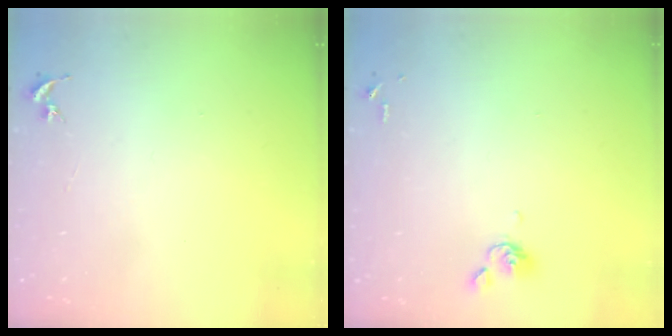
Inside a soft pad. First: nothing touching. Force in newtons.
{"total": 5.2, "press": 5.1, "slide": 1.1}